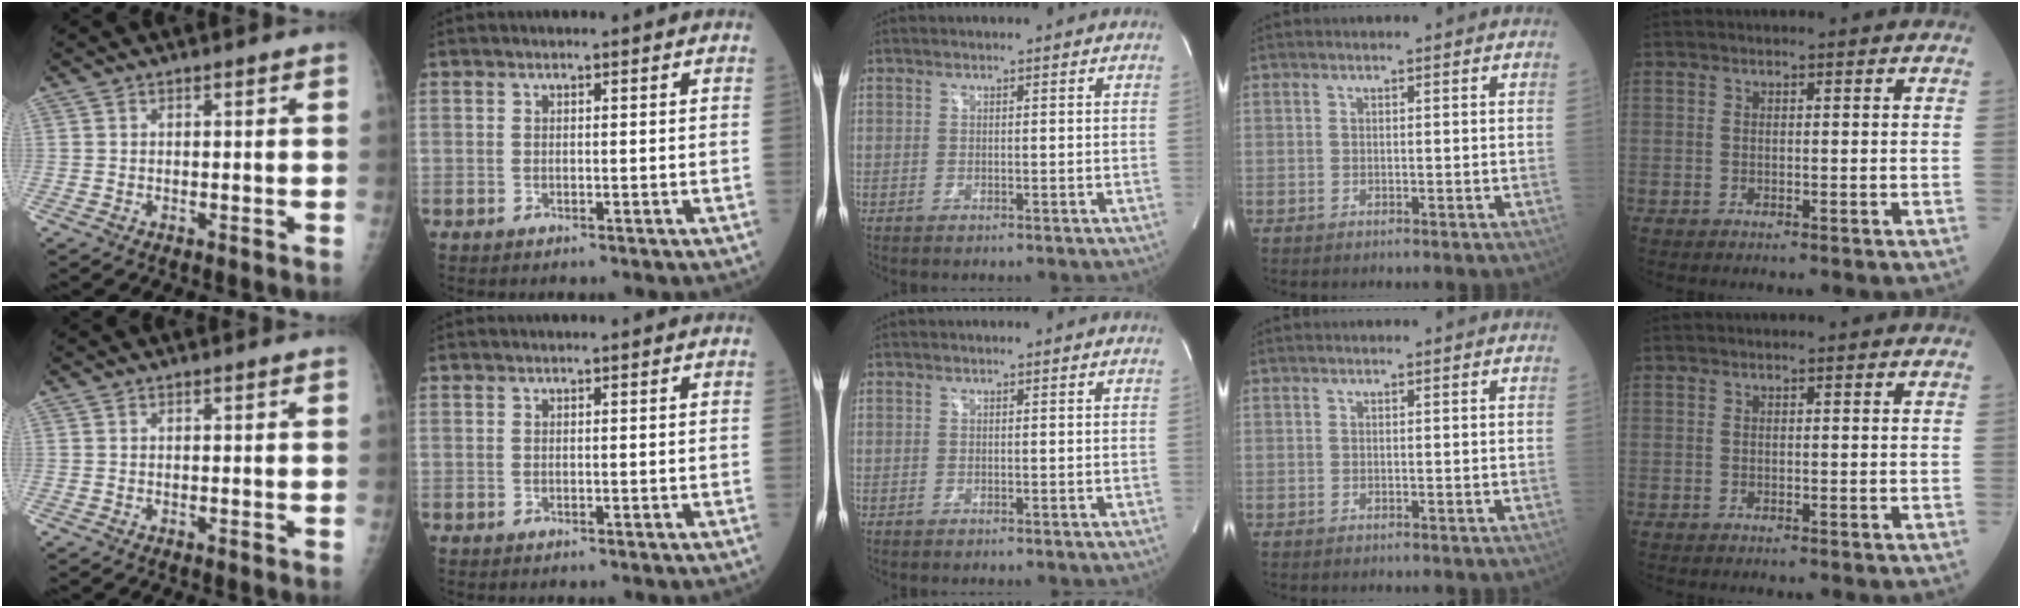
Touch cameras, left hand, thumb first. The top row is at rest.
{}